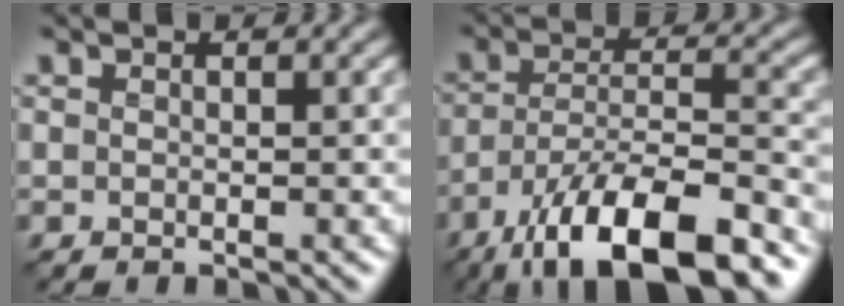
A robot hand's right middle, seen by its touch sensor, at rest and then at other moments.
{"total": 12.6, "force": [-8.3, 4.0, 8.5], "torque": [-0.151, 0.001, -0.151]}